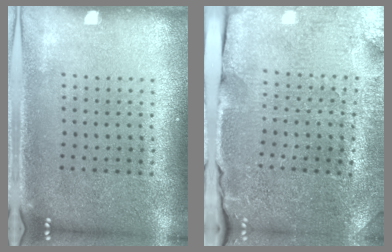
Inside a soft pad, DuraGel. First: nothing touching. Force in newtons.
{"total": 3.7, "press": 3.6, "slide": 0.4}